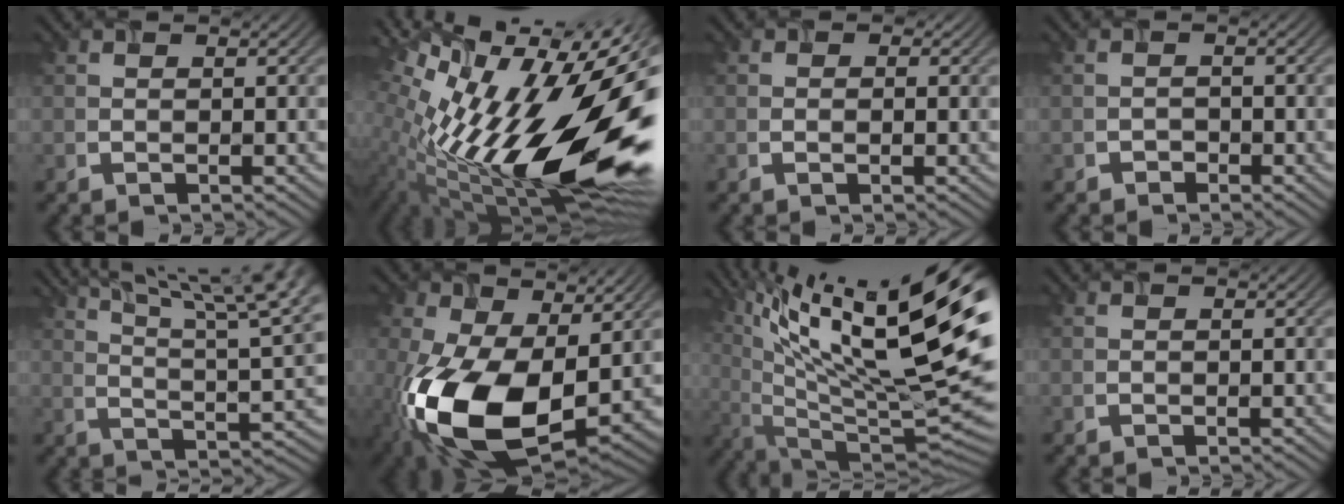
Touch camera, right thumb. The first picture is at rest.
{"total": 21.7, "force": [-0.9, 8.9, 19.8], "torque": [-0.323, -0.016, -0.036]}
{"total": 0.8, "force": [0.1, 0.7, 0.4], "torque": [-0.001, -0.002, 0.001]}
{"total": 1.1, "force": [-1.0, 0.5, -0.3], "torque": [0.009, -0.002, -0.018]}
{"total": 16.1, "force": [9.7, 4.2, 12.2], "torque": [-0.187, 0.018, 0.133]}
{"total": 16.8, "force": [-2.3, 10.3, 13.0], "torque": [-0.276, -0.043, -0.033]}
{"total": 20.8, "force": [9.8, 6.1, 17.3], "torque": [-0.250, 0.030, 0.153]}
{"total": 0.0}